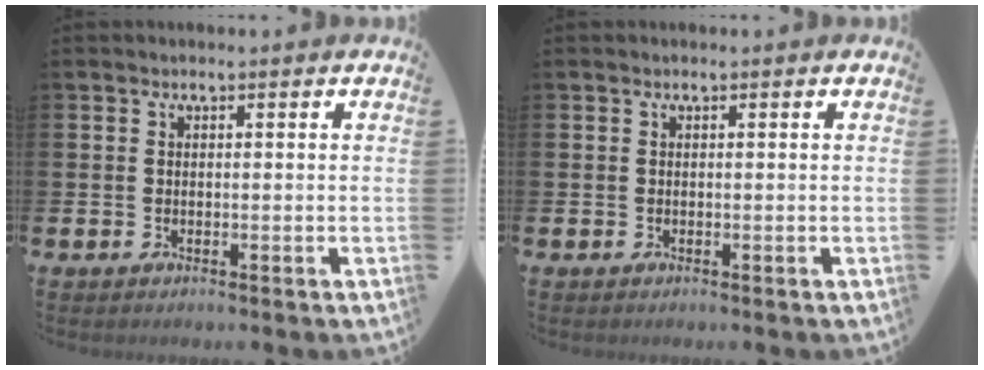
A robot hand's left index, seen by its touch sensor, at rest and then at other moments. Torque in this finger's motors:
{"motor_torque": [-0.01, 0.01, 0.00, -0.01]}